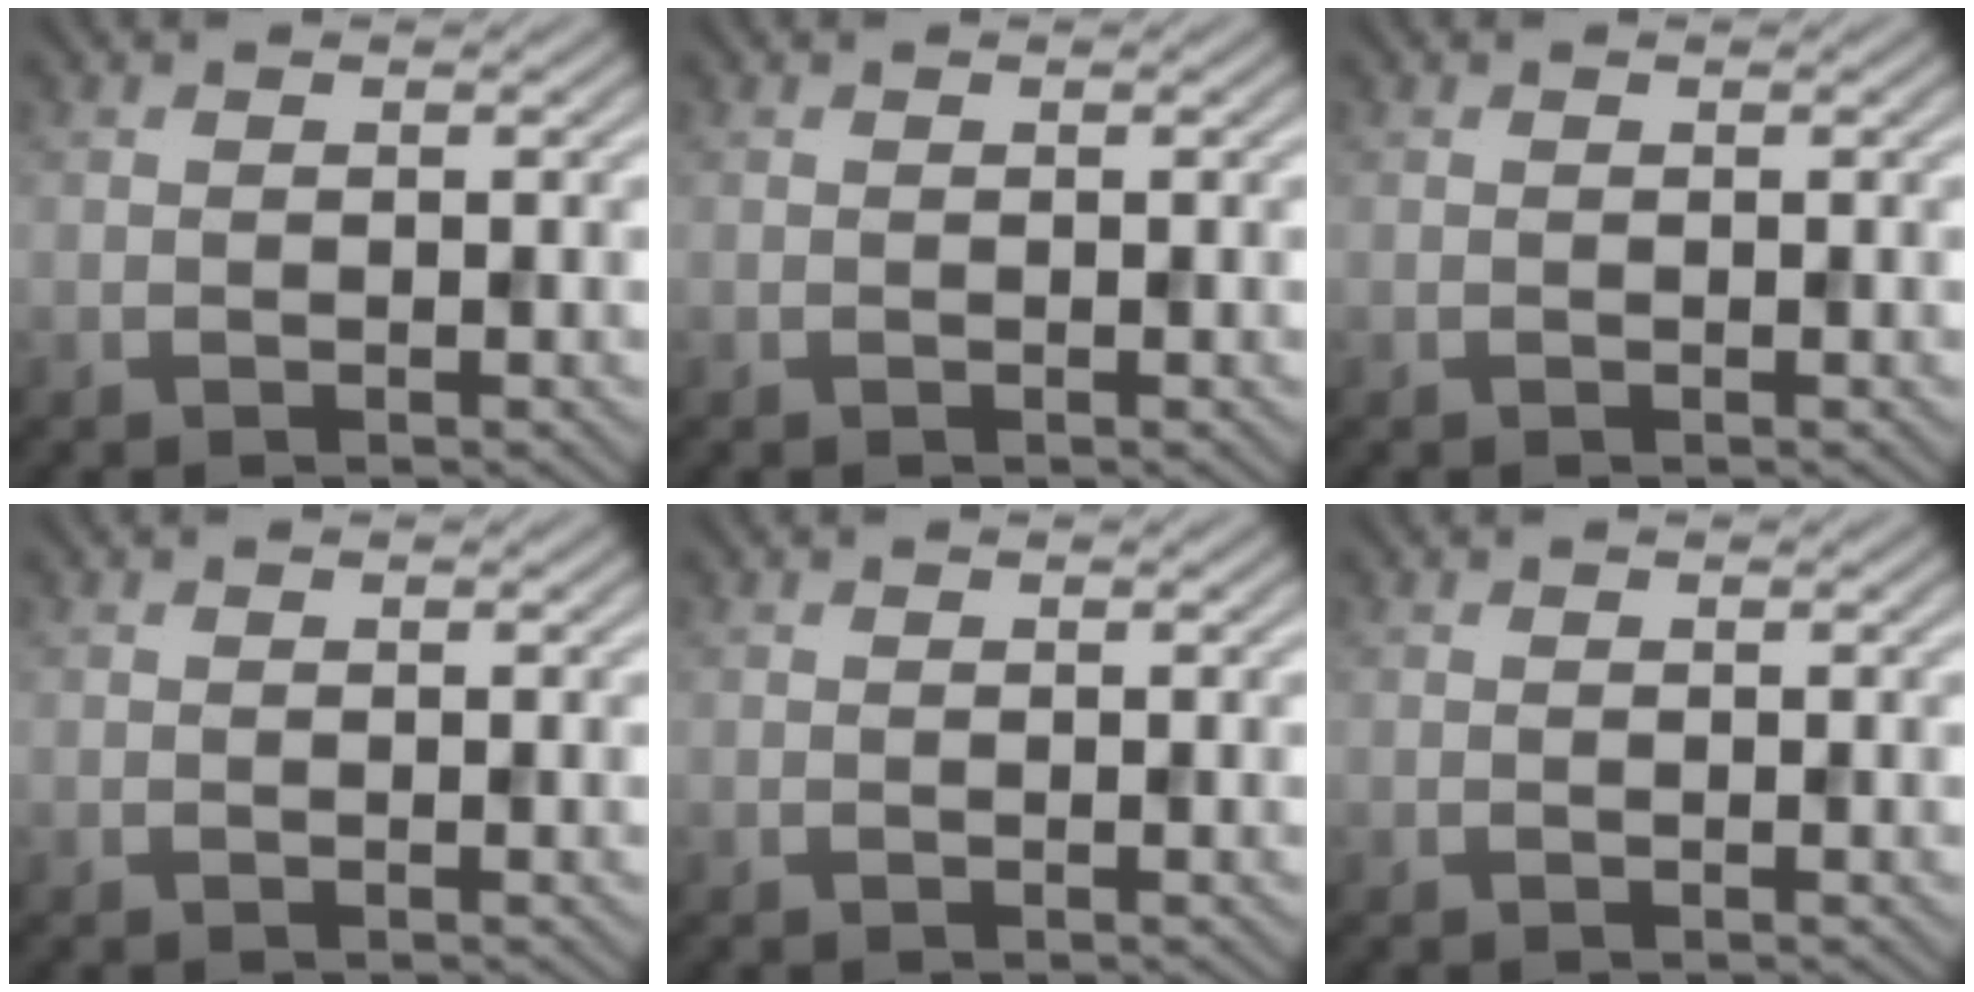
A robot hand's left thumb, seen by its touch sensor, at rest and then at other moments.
{"total": 0.0}
{"total": 0.0}
{"total": 0.0}
{"total": 0.0}
{"total": 0.0}